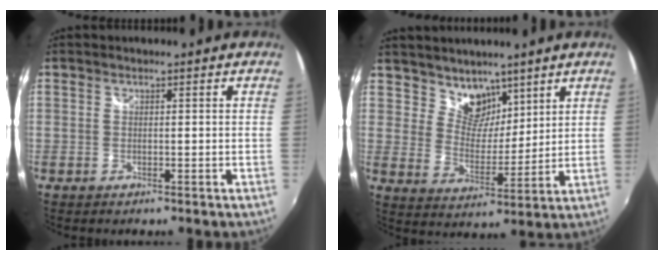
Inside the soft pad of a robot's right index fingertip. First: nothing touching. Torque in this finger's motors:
{"motor_torque": [-0.19, 0.29, 0.09, 0.00]}